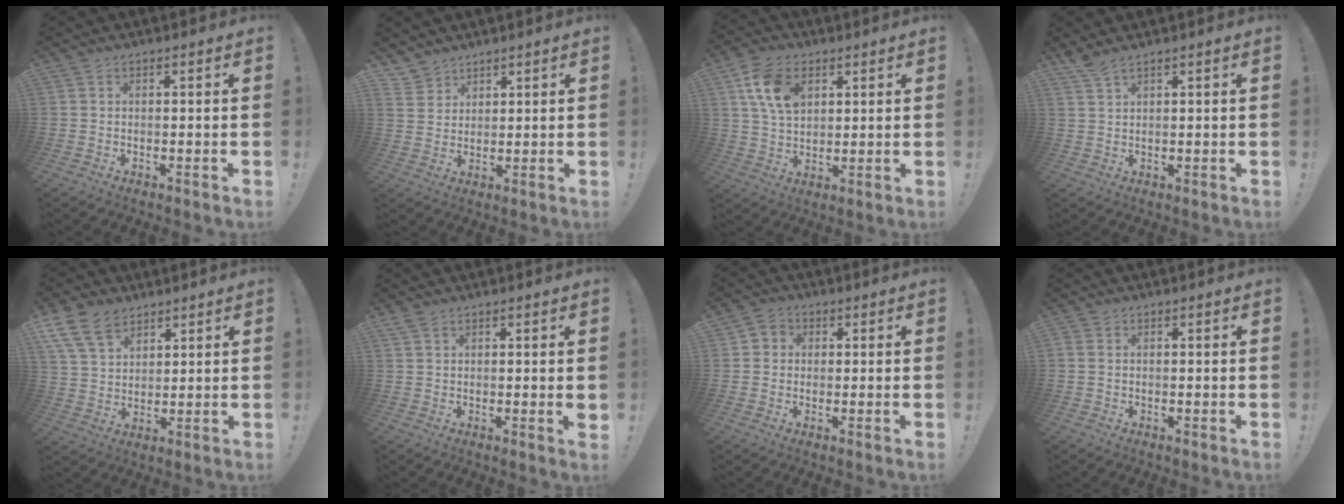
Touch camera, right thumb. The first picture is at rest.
{"total": 4.2, "force": [3.4, 2.5, 0.1], "torque": [-0.005, -0.028, 0.066]}
{"total": 12.5, "force": [5.3, 8.2, 7.8], "torque": [-0.135, -0.005, 0.102]}
{"total": 3.0, "force": [2.5, 0.3, 1.6], "torque": [-0.035, -0.012, 0.046]}
{"total": 11.8, "force": [7.3, 7.3, 5.7], "torque": [-0.106, -0.032, 0.147]}
{"total": 2.3, "force": [1.3, 0.7, 1.7], "torque": [-0.019, -0.005, 0.022]}
{"total": 3.7, "force": [-0.3, 3.5, 1.1], "torque": [-0.025, 0.011, -0.003]}
{"total": 0.9, "force": [0.2, 0.8, 0.3], "torque": [-0.008, 0.004, 0.004]}